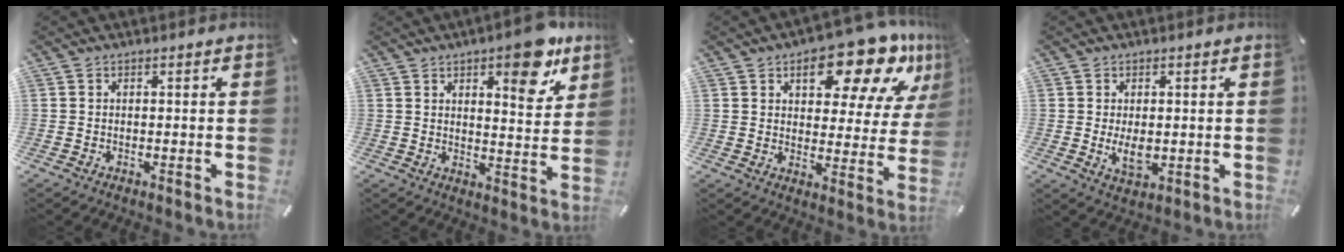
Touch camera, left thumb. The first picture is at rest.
{"total": 11.7, "force": [7.6, 4.3, 7.9], "torque": [-0.090, -0.046, 0.121]}
{"total": 17.4, "force": [11.2, 7.8, 10.7], "torque": [-0.134, -0.068, 0.182]}
{"total": 4.9, "force": [-0.1, 3.0, 3.9], "torque": [-0.085, -0.007, -0.005]}